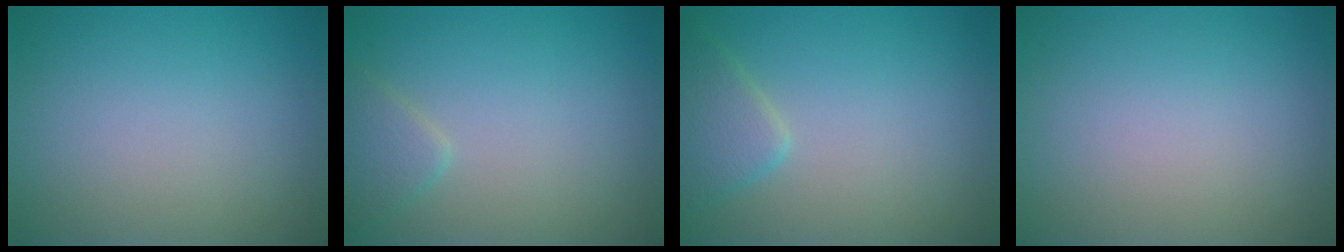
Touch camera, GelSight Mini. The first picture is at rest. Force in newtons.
{"total": 1.8, "press": 1.8, "slide": 0.1}
{"total": 2.7, "press": 2.7, "slide": 0.2}
{"total": 0.0}